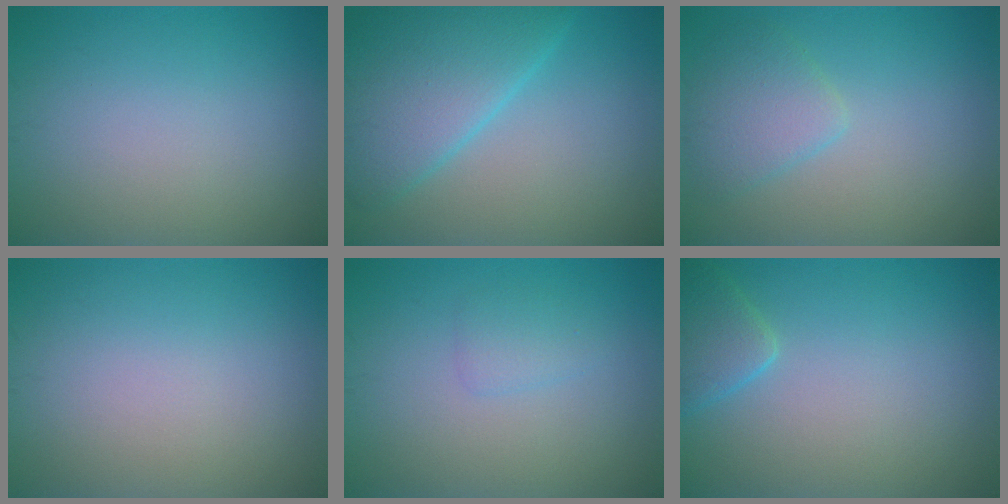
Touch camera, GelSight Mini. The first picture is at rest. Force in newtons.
{"total": 6.8, "press": 6.8, "slide": 0.5}
{"total": 2.8, "press": 2.8, "slide": 0.2}
{"total": 0.0}
{"total": 1.2, "press": 1.2, "slide": 0.1}
{"total": 2.6, "press": 2.6, "slide": 0.2}